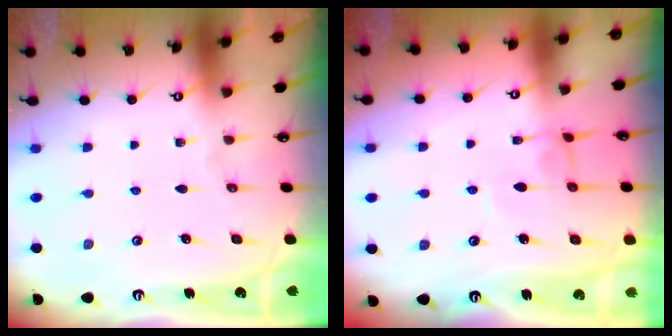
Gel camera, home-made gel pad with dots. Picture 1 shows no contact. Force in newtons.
{"total": 2.3, "press": 2.3, "slide": 0.2}